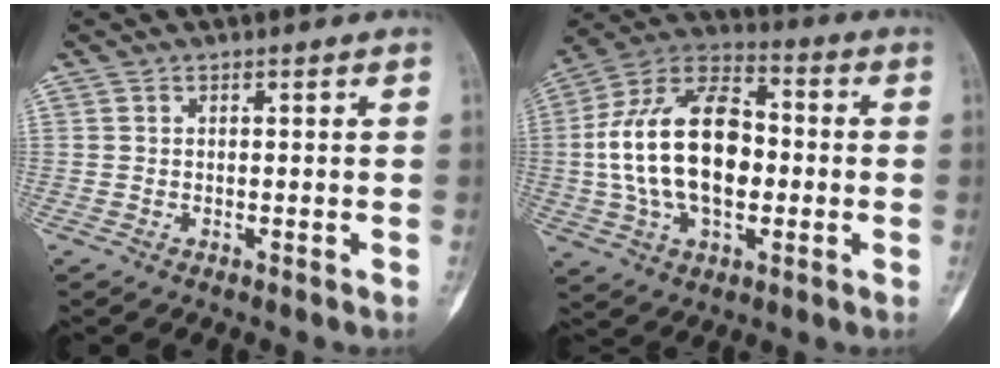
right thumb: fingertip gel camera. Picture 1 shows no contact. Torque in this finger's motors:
{"motor_torque": [2.18, 2.44, 1.19, -0.93, 0.67]}